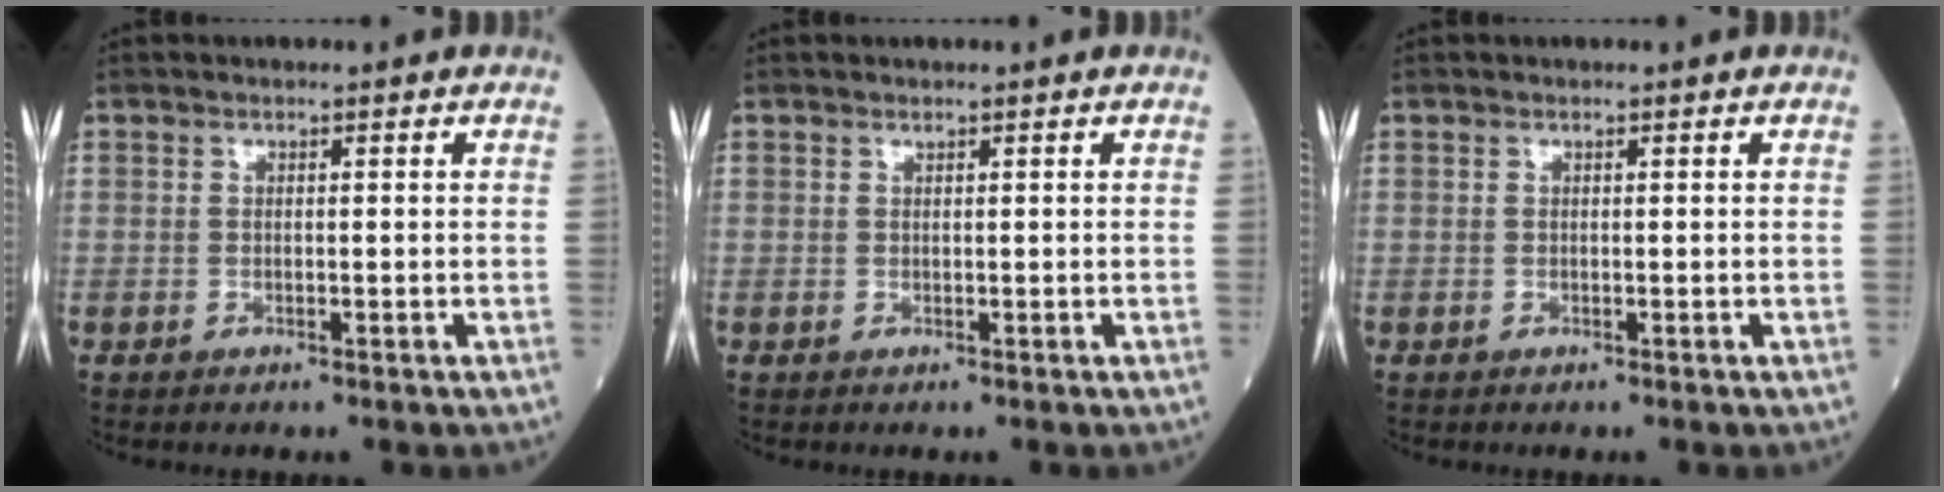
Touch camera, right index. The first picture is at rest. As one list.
[{"total": 0.0}, {"total": 0.0}]